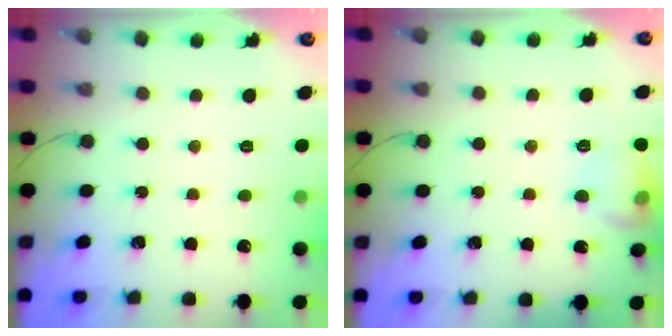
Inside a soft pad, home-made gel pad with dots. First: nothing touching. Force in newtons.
{"total": 9.1, "press": 9.1, "slide": 0.6}